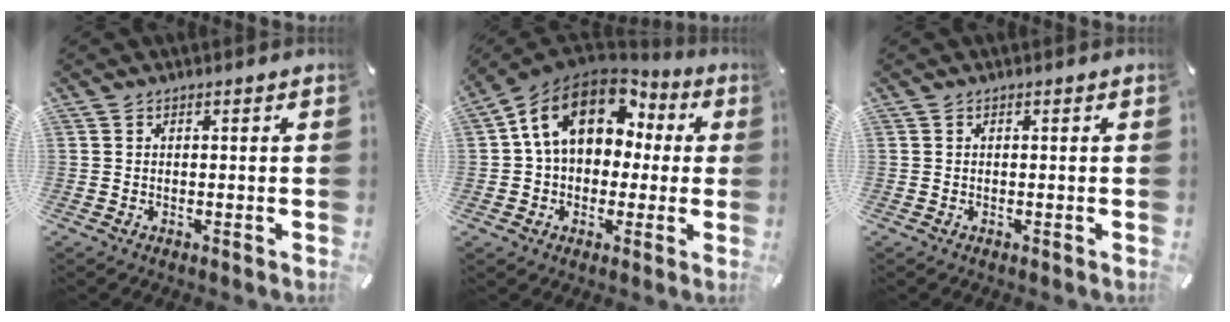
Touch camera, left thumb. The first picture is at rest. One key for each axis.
{"total": 16.2, "fx": 5.0, "fy": 11.9, "fz": 9.7, "tx": -0.176, "ty": -0.013, "tz": 0.090}
{"total": 0.0}